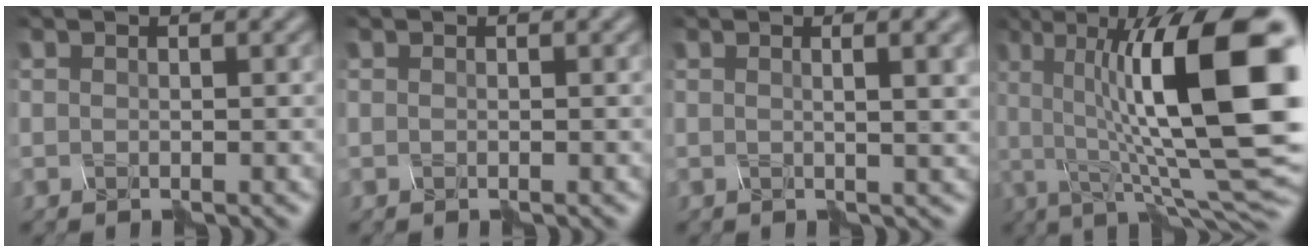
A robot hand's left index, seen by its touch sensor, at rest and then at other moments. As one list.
[{"total": 0.0}, {"total": 6.1, "force": [1.8, 2.2, 5.4], "torque": [-0.036, 0.036, 0.017]}, {"total": 14.9, "force": [2.3, 3.8, 14.3], "torque": [-0.228, 0.002, 0.063]}]